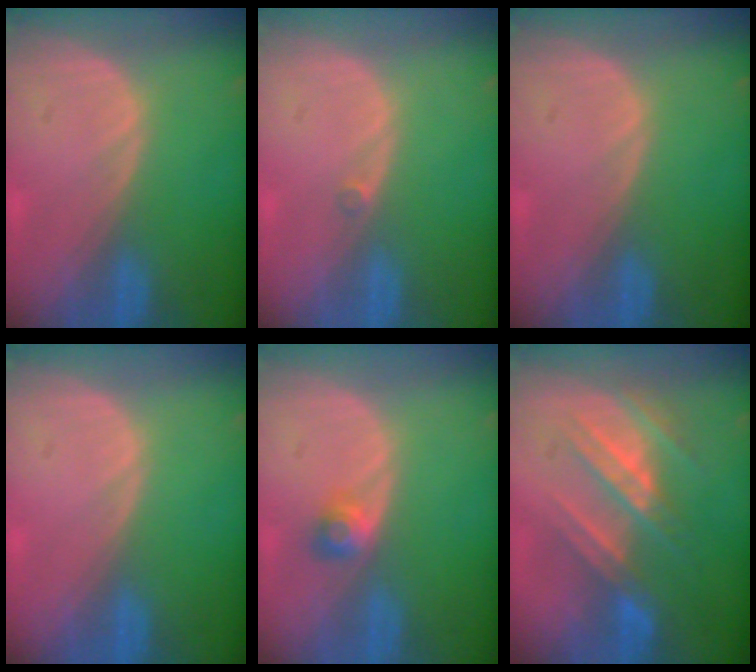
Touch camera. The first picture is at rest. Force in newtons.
{"total": 0.7, "press": 0.6, "slide": 0.3}
{"total": 0.0}
{"total": 0.0}
{"total": 2.5, "press": 2.2, "slide": 1.2}
{"total": 7.8, "press": 7.6, "slide": 1.7}